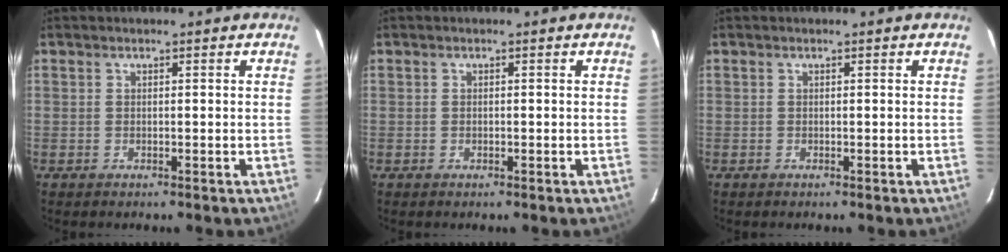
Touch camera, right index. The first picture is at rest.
{"total": 0.0}
{"total": 0.0}